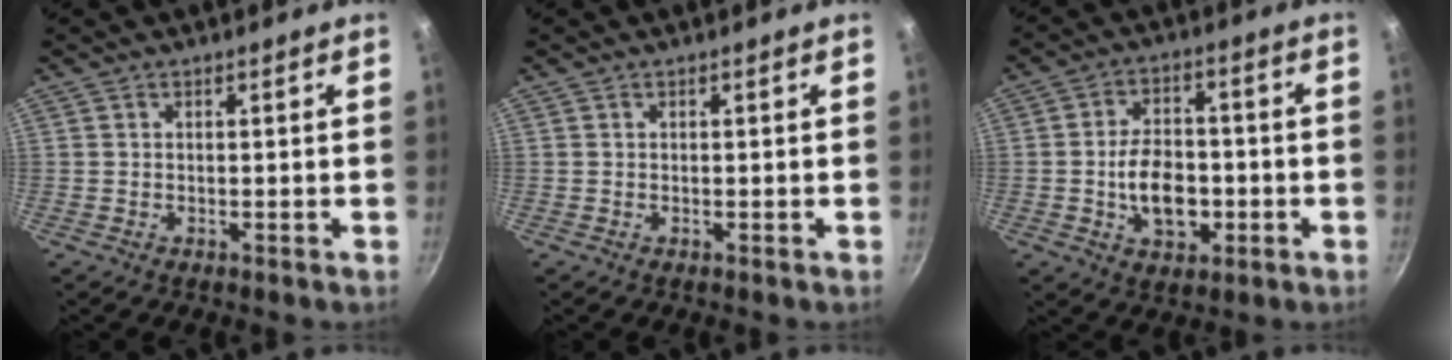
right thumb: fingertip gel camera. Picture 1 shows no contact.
{"total": 0.0}
{"total": 10.7, "force": [-2.2, 7.0, 7.8], "torque": [-0.106, 0.020, -0.034]}